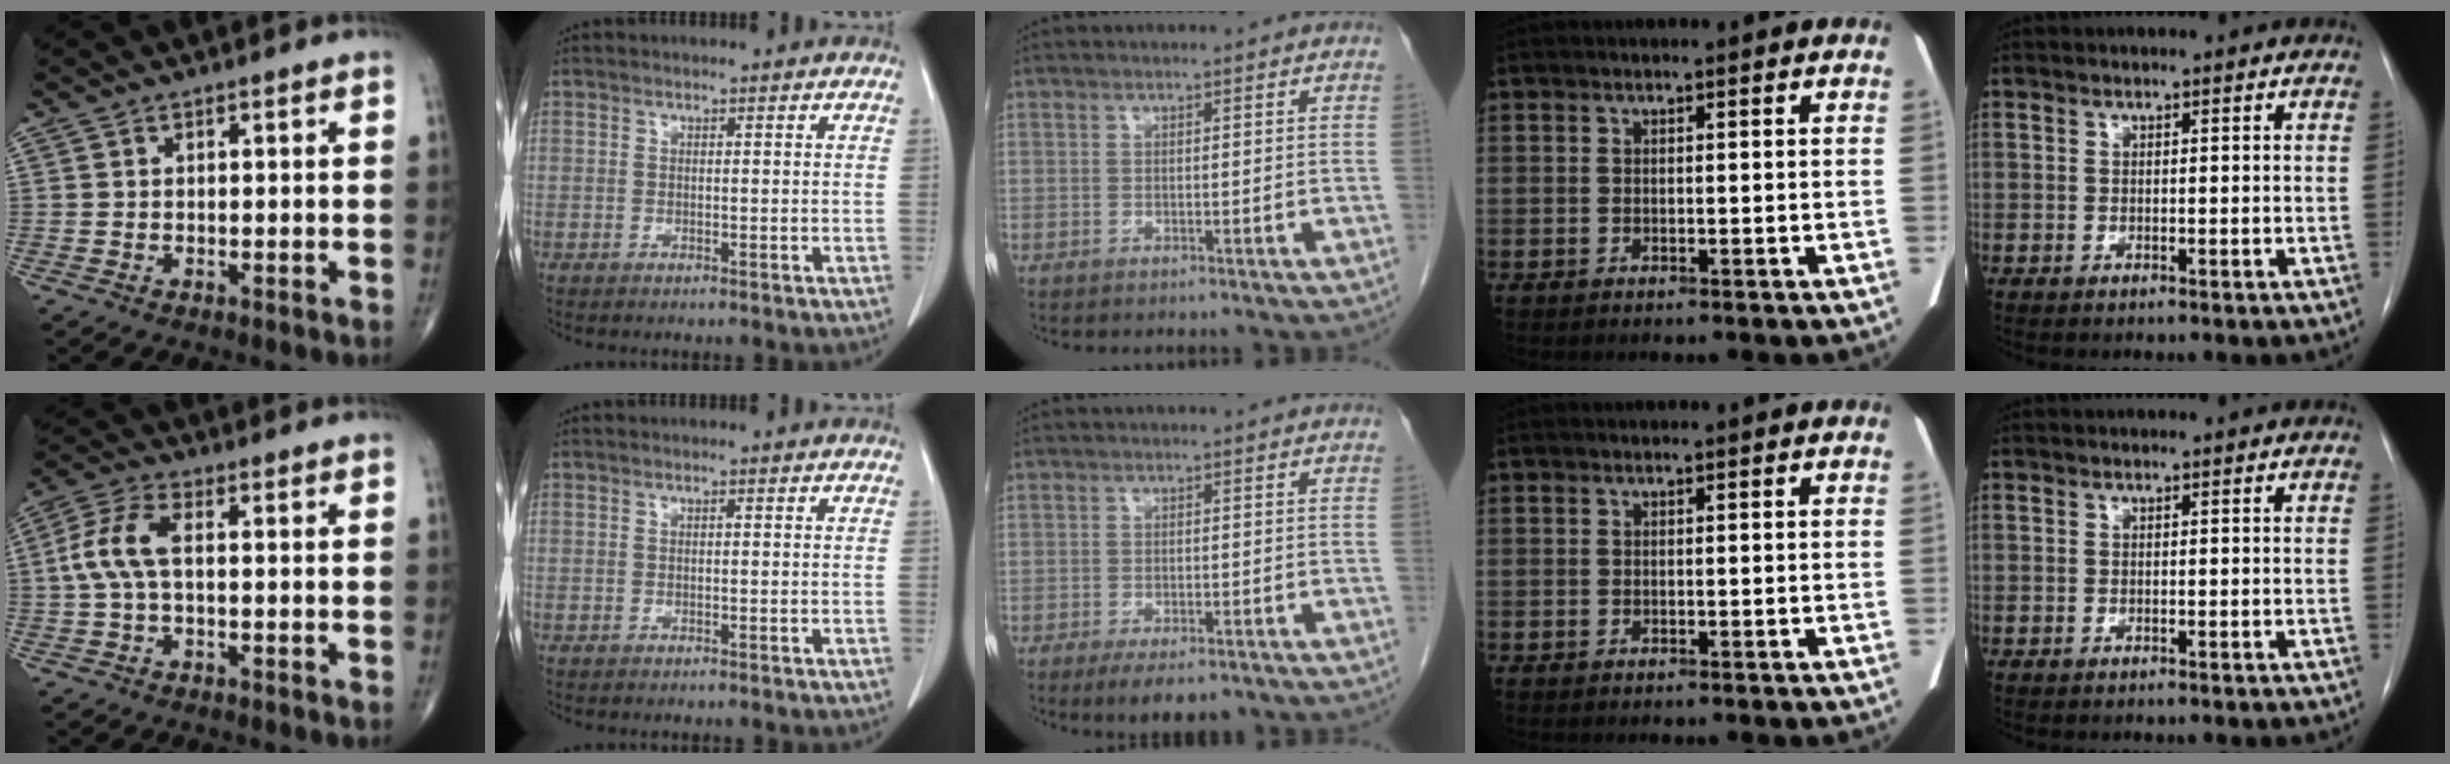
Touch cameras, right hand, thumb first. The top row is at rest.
{"thumb": {"total": 7.4, "force": [0.2, 3.4, 6.6], "torque": [-0.158, 0.023, -0.001]}, "middle": {"total": 5.7, "force": [-4.0, 2.0, 3.5], "torque": [-0.048, -0.007, -0.058]}}